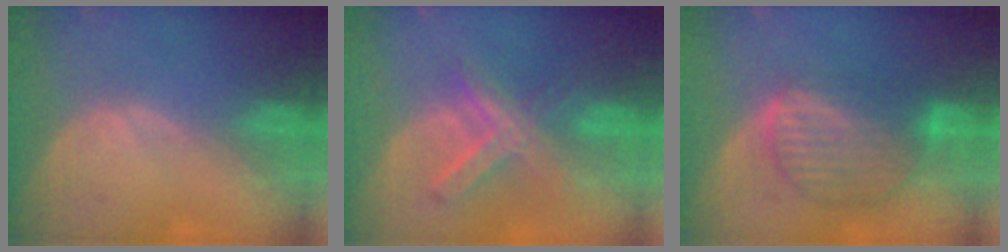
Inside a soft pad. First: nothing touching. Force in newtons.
{"total": 7.5, "press": 6.4, "slide": 3.8}
{"total": 8.7, "press": 7.7, "slide": 4.1}